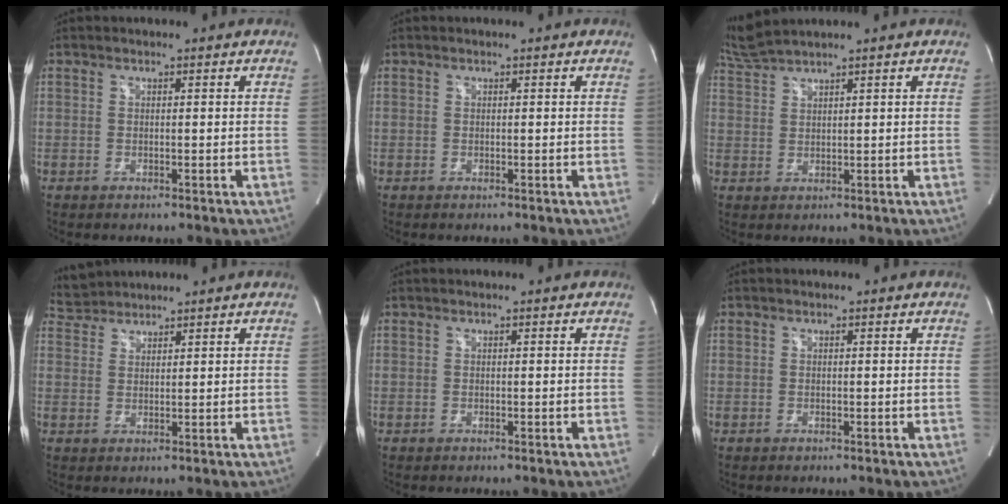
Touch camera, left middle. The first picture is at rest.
{"total": 0.0}
{"total": 4.2, "force": [3.8, -1.2, 1.0], "torque": [-0.037, 0.012, 0.087]}
{"total": 3.3, "force": [3.2, 0.4, -0.6], "torque": [-0.002, 0.020, 0.067]}
{"total": 0.0}
{"total": 0.0}